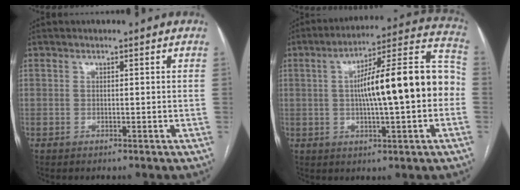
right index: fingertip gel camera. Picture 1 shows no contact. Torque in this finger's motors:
{"motor_torque": [1.23, -0.40, 0.56, 0.21]}